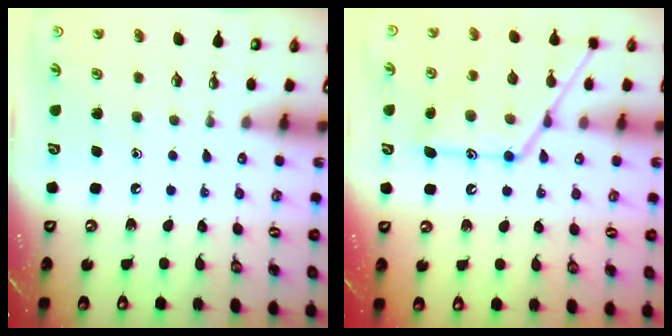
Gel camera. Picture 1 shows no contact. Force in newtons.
{"total": 17.3, "press": 17.3, "slide": 1.3}